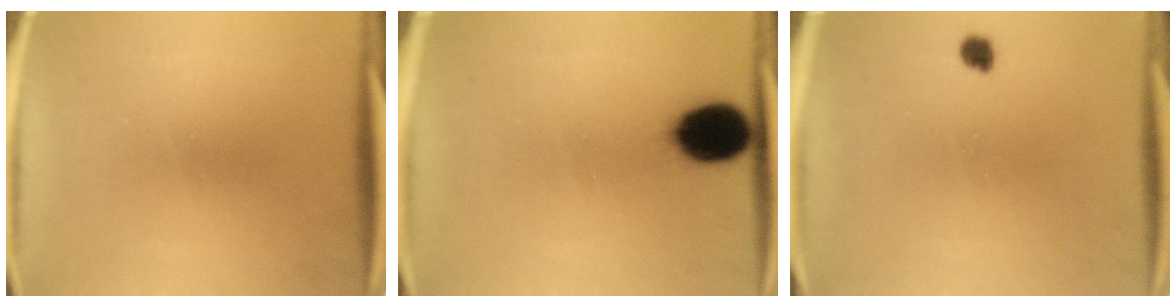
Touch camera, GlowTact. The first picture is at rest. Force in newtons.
{"total": 10.2}
{"total": 1.8}